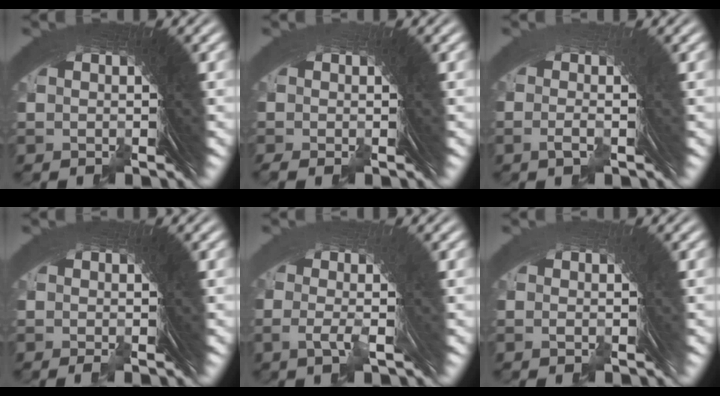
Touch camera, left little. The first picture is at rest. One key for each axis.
{"total": 1.1, "fx": -0.8, "fy": -0.5, "fz": -0.4, "tx": 0.010, "ty": 0.001, "tz": -0.012}
{"total": 1.4, "fx": -0.9, "fy": -1.1, "fz": -0.4, "tx": 0.007, "ty": -0.003, "tz": -0.010}
{"total": 0.7, "fx": -0.4, "fy": -0.6, "fz": -0.2, "tx": 0.007, "ty": 0.004, "tz": -0.008}
{"total": 0.9, "fx": -0.5, "fy": -0.1, "fz": 0.7, "tx": -0.011, "ty": -0.007, "tz": -0.005}
{"total": 1.7, "fx": -0.8, "fy": -1.0, "fz": -1.0, "tx": 0.022, "ty": 0.004, "tz": -0.011}